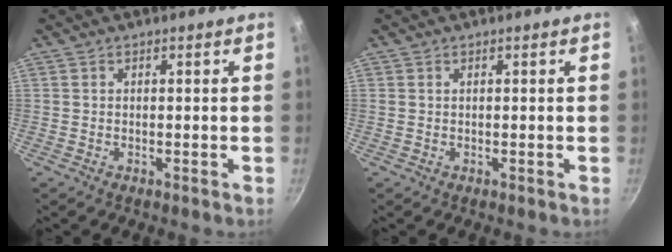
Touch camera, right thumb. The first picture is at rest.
{"total": 0.0}